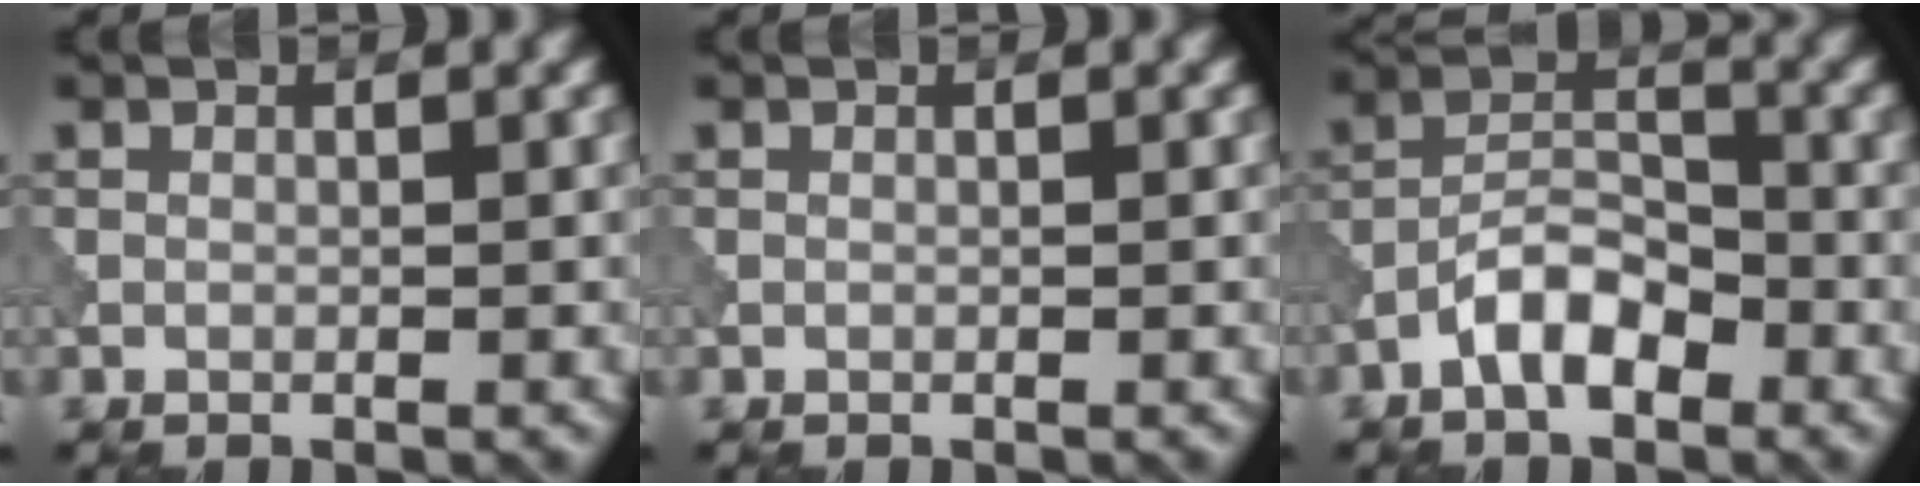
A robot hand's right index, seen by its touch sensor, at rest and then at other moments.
{"total": 0.0}
{"total": 4.5, "force": [-2.7, 2.0, 3.0], "torque": [-0.046, 0.012, -0.054]}